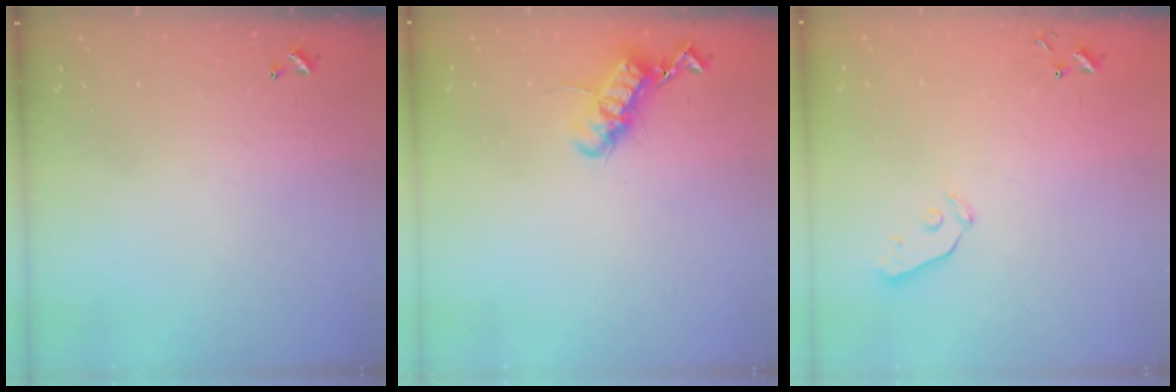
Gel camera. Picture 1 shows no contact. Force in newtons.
{"total": 12.8, "press": 12.8, "slide": 0.8}
{"total": 4.7, "press": 4.6, "slide": 0.7}